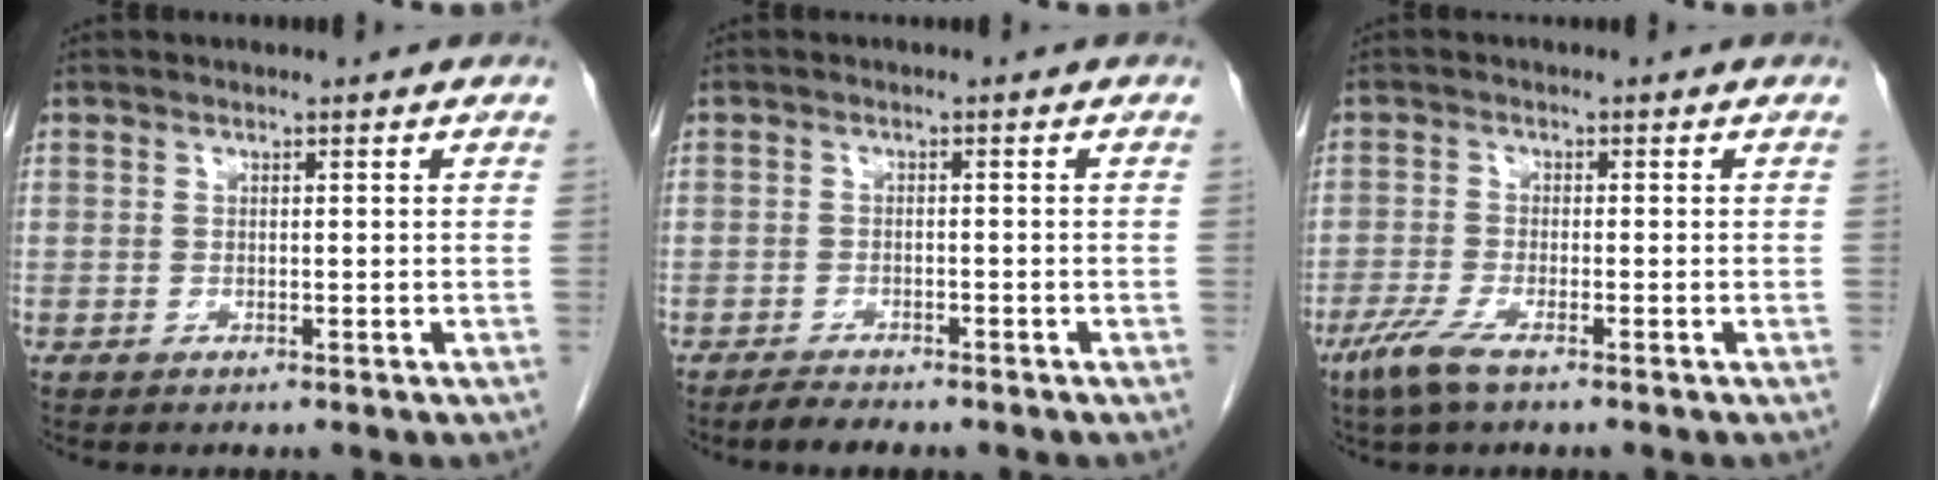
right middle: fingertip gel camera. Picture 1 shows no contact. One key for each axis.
{"total": 2.5, "fx": -2.2, "fy": 0.4, "fz": 1.0, "tx": -0.028, "ty": -0.008, "tz": -0.036}
{"total": 4.4, "fx": -2.8, "fy": 0.6, "fz": 3.3, "tx": -0.079, "ty": -0.012, "tz": -0.056}